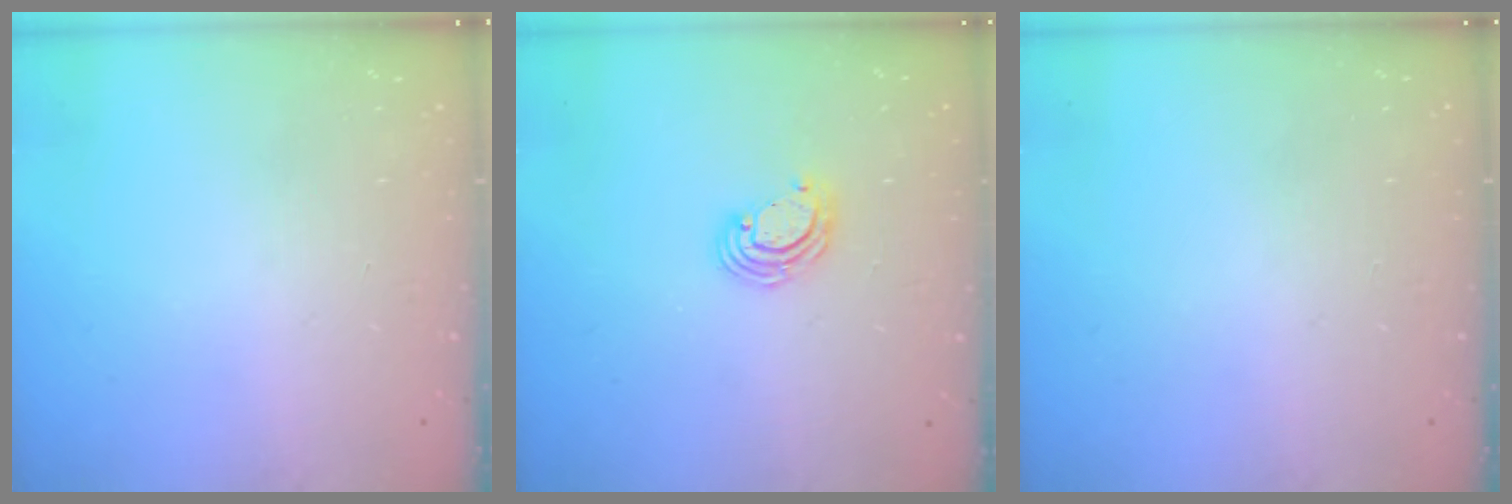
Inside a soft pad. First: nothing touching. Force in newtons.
{"total": 5.5, "press": 5.5, "slide": 0.2}
{"total": 0.0}